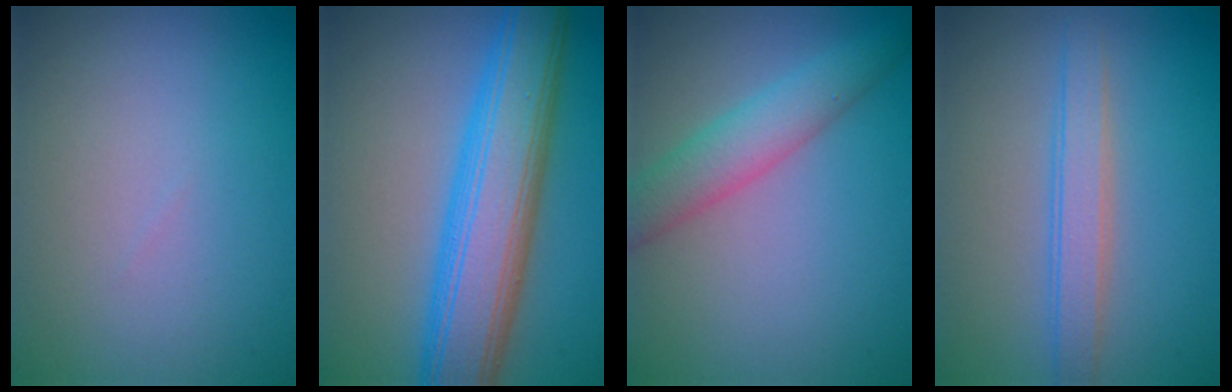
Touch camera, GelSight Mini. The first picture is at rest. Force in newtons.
{"total": 9.0, "press": 9.0, "slide": 0.3}
{"total": 3.7, "press": 3.7, "slide": 0.3}
{"total": 2.8, "press": 2.8, "slide": 0.1}